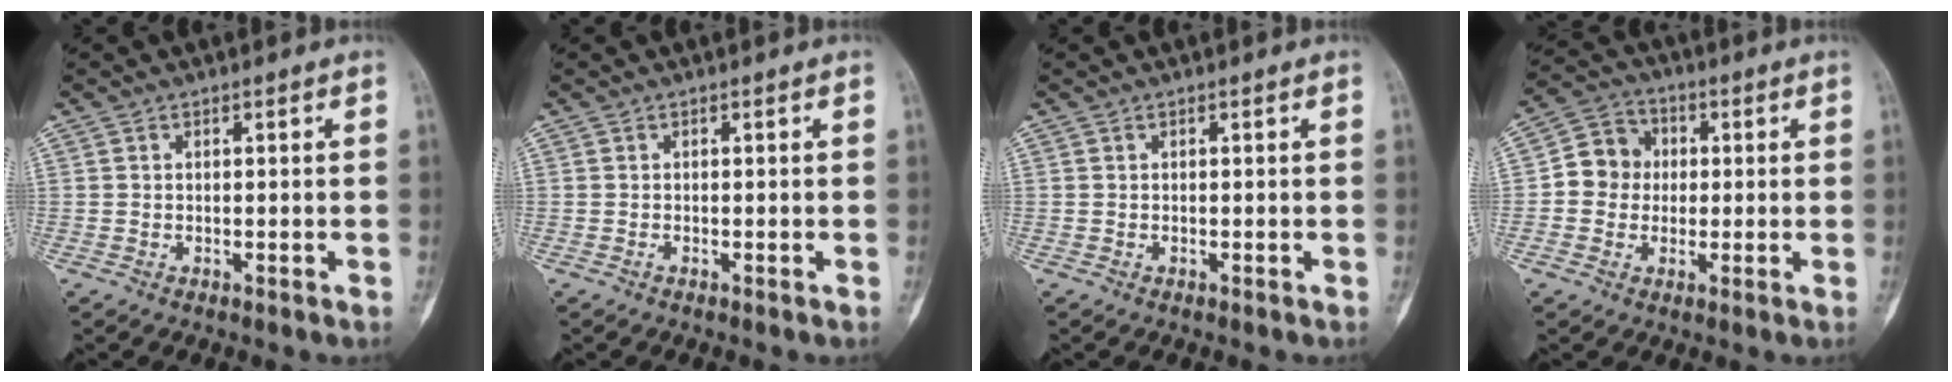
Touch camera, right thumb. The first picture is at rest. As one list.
[{"total": 0.0}, {"total": 0.0}, {"total": 7.9, "force": [0.1, 7.3, 3.0], "torque": [-0.016, 0.019, -0.012]}]